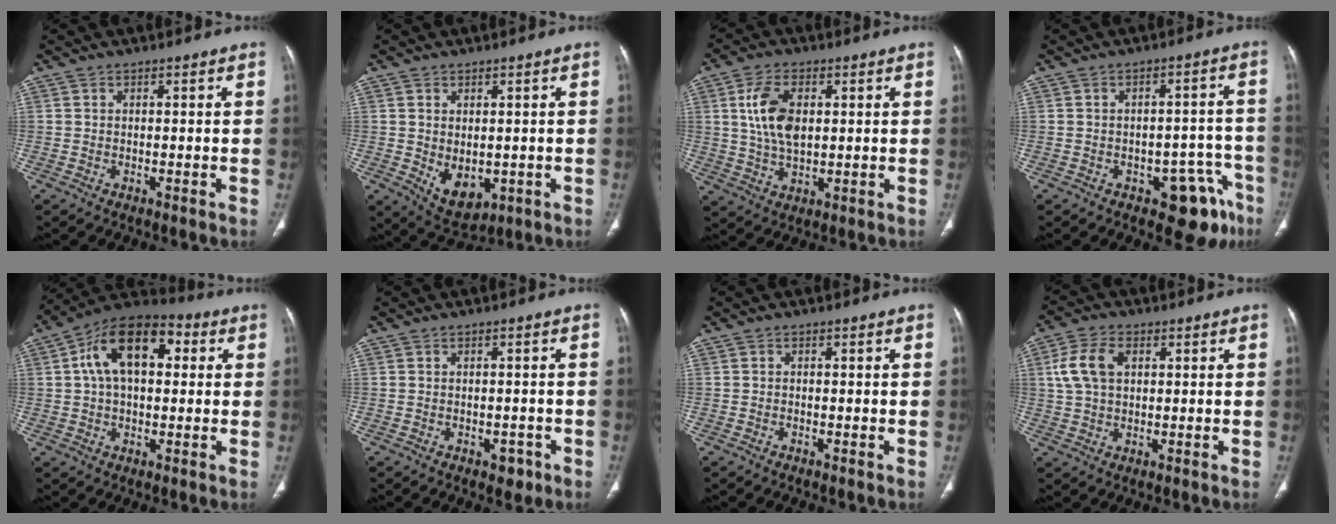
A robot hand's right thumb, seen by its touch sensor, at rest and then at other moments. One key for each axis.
{"total": 6.8, "fx": -0.9, "fy": 4.3, "fz": 5.2, "tx": -0.062, "ty": -0.008, "tz": 0.008}
{"total": 9.3, "fx": 2.0, "fy": 5.2, "fz": 7.5, "tx": -0.144, "ty": -0.004, "tz": 0.041}
{"total": 9.6, "fx": -5.6, "fy": 5.2, "fz": 5.9, "tx": -0.026, "ty": 0.042, "tz": -0.067}
{"total": 15.0, "fx": 3.4, "fy": 8.9, "fz": 11.6, "tx": -0.176, "ty": 0.028, "tz": 0.048}
{"total": 2.3, "fx": -1.2, "fy": 1.5, "fz": 1.2, "tx": 0.000, "ty": 0.007, "tz": -0.010}
{"total": 0.0}
{"total": 7.7, "fx": 2.0, "fy": 4.9, "fz": 5.6, "tx": -0.115, "ty": 0.011, "tz": 0.038}